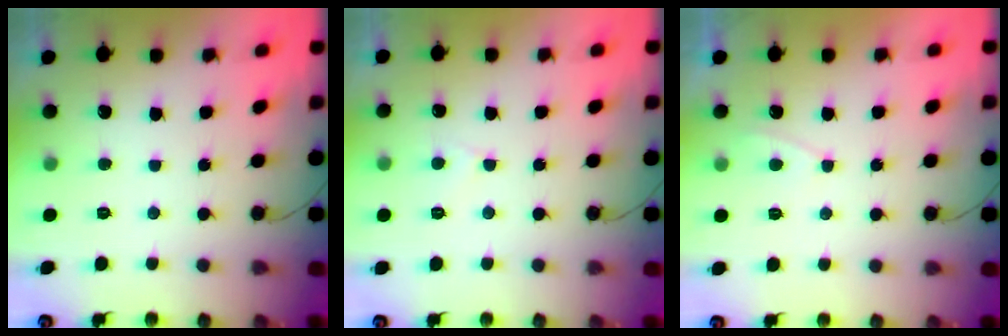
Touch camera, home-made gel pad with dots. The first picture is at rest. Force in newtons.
{"total": 2.7, "press": 2.7, "slide": 0.2}
{"total": 2.0, "press": 2.0, "slide": 0.3}